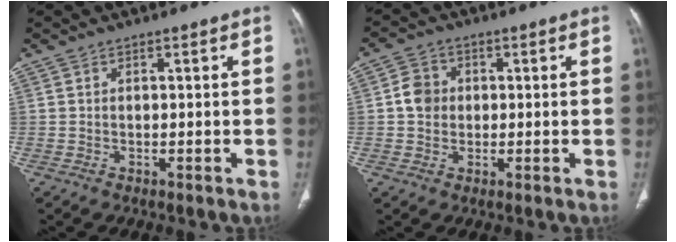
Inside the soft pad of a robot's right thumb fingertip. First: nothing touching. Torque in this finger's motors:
{"motor_torque": [0.36, 1.18, 0.68, -0.53, -0.01]}